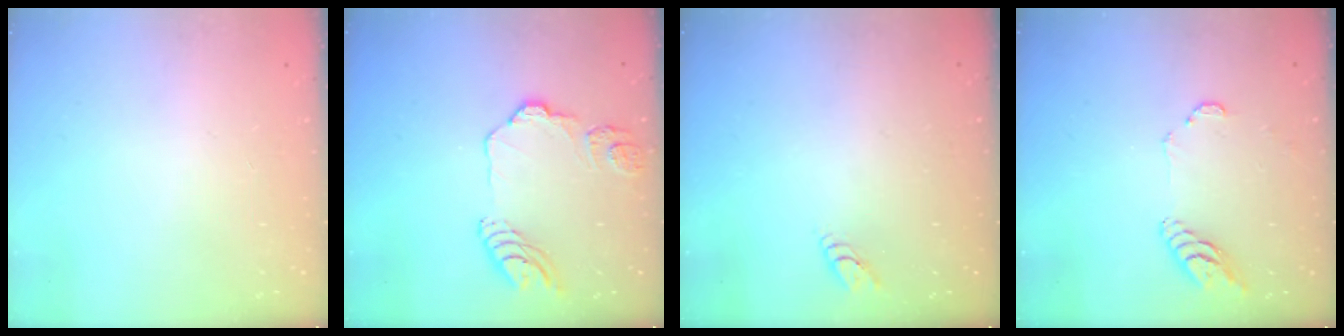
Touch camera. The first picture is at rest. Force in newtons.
{"total": 13.0, "press": 12.9, "slide": 1.3}
{"total": 2.6, "press": 2.6, "slide": 0.3}
{"total": 7.7, "press": 7.7, "slide": 0.6}